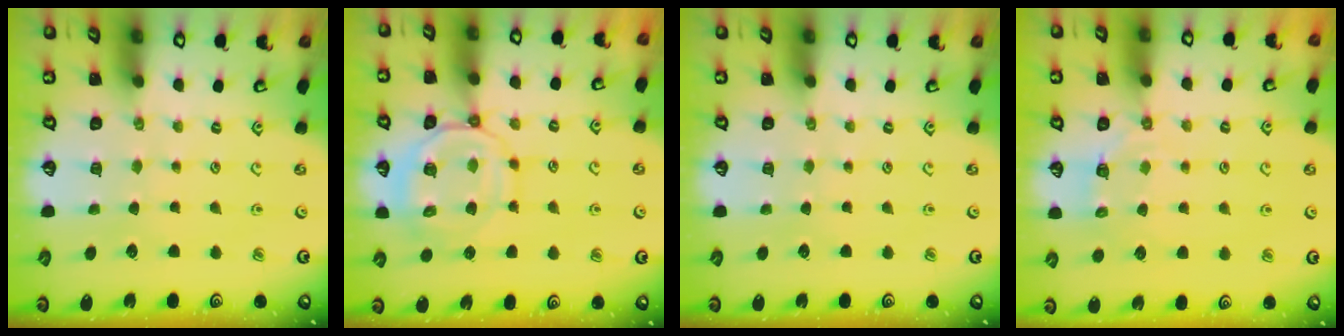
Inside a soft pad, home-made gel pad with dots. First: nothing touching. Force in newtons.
{"total": 11.7, "press": 11.7, "slide": 1.3}
{"total": 0.0}
{"total": 4.6, "press": 4.3, "slide": 1.6}